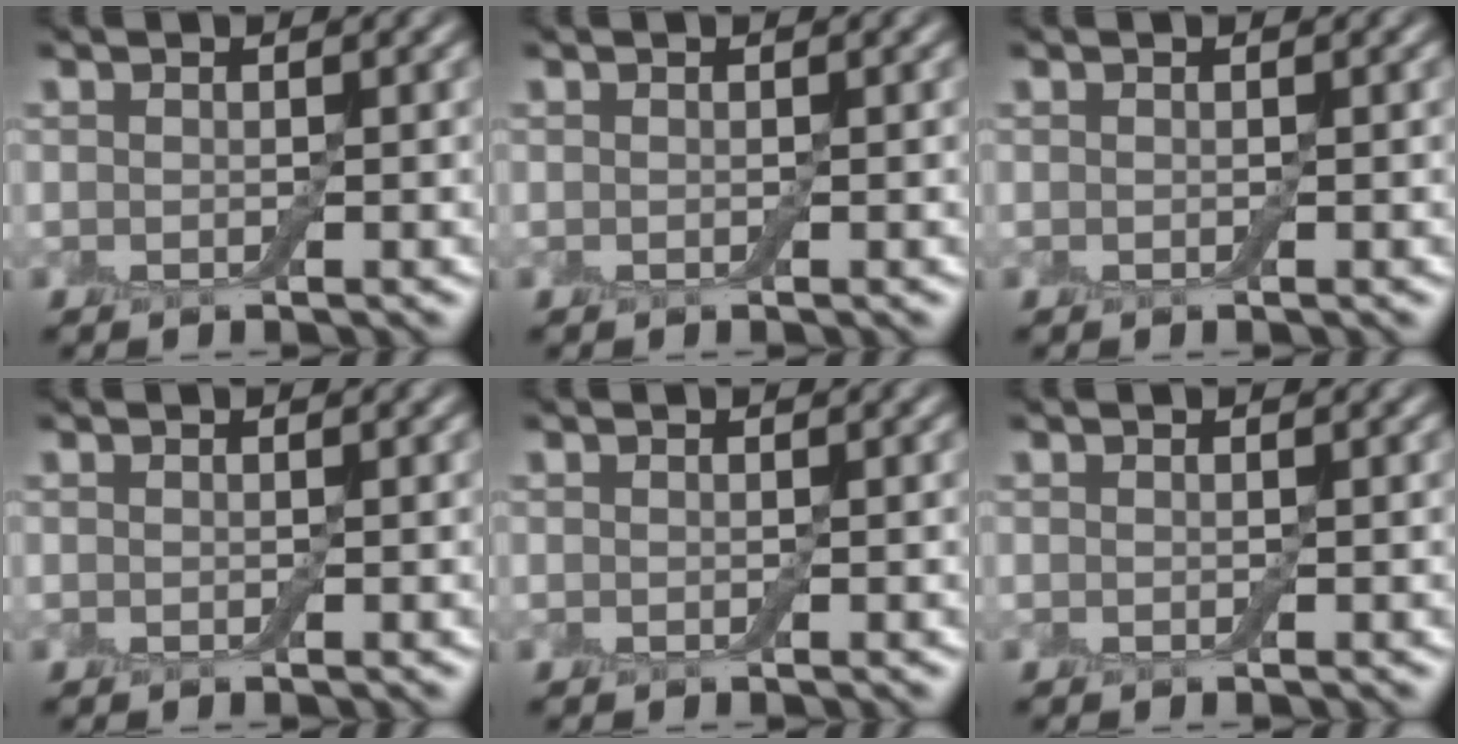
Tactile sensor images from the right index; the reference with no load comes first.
{"total": 0.0}
{"total": 0.0}
{"total": 0.0}
{"total": 0.0}
{"total": 0.0}